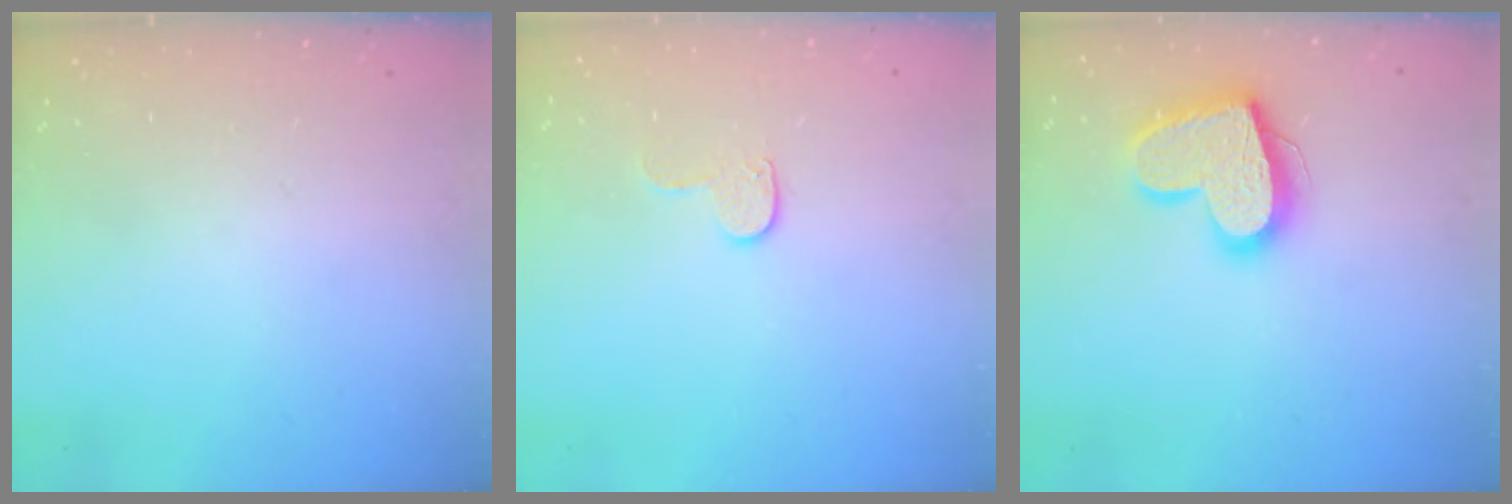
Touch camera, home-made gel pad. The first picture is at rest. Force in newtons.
{"total": 6.8, "press": 6.8, "slide": 0.3}
{"total": 17.7, "press": 17.7, "slide": 1.5}